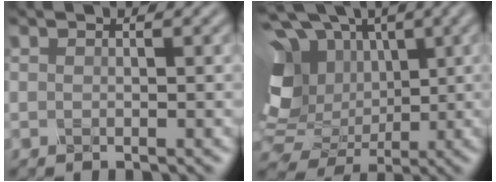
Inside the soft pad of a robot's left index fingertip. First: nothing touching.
{"total": 10.8, "force": [0.9, 8.3, 6.9], "torque": [-0.145, 0.005, 0.017]}